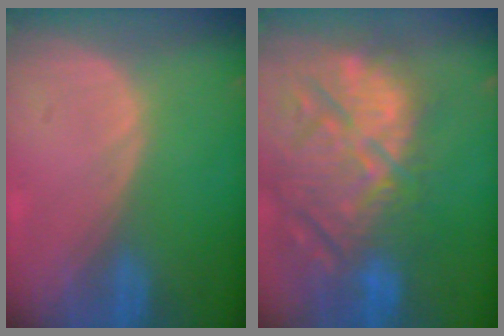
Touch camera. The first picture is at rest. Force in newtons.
{"total": 15.2, "press": 13.0, "slide": 7.9}